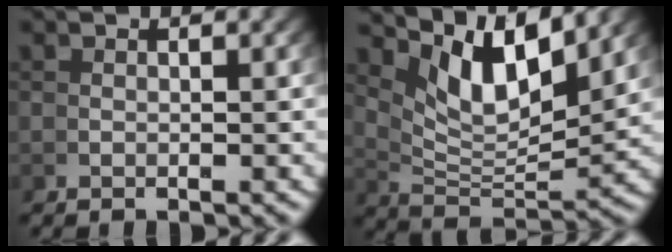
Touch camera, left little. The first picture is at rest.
{"total": 9.1, "force": [4.6, 3.6, 7.0], "torque": [-0.115, 0.000, 0.087]}